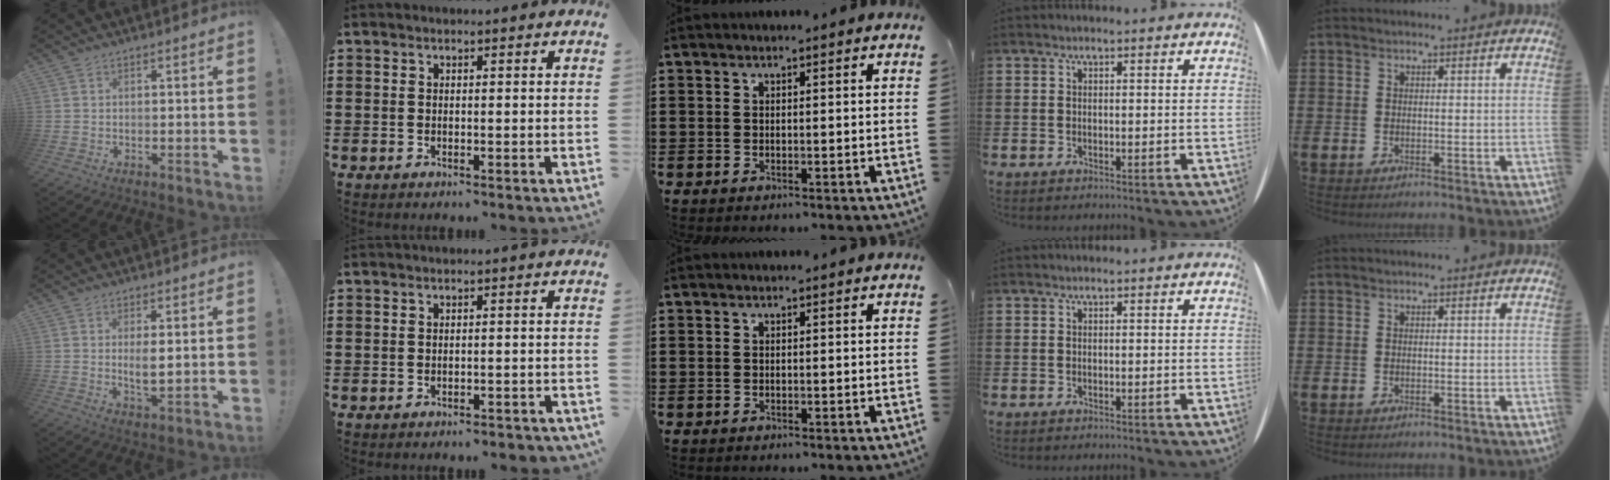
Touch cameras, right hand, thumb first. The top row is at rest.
{"thumb": {"total": 4.1, "force": [1.0, 1.3, 3.8], "torque": [-0.059, -0.013, 0.012]}, "index": {"total": 1.2, "force": [-1.2, 0.1, 0.3], "torque": [-0.011, -0.003, -0.025]}}